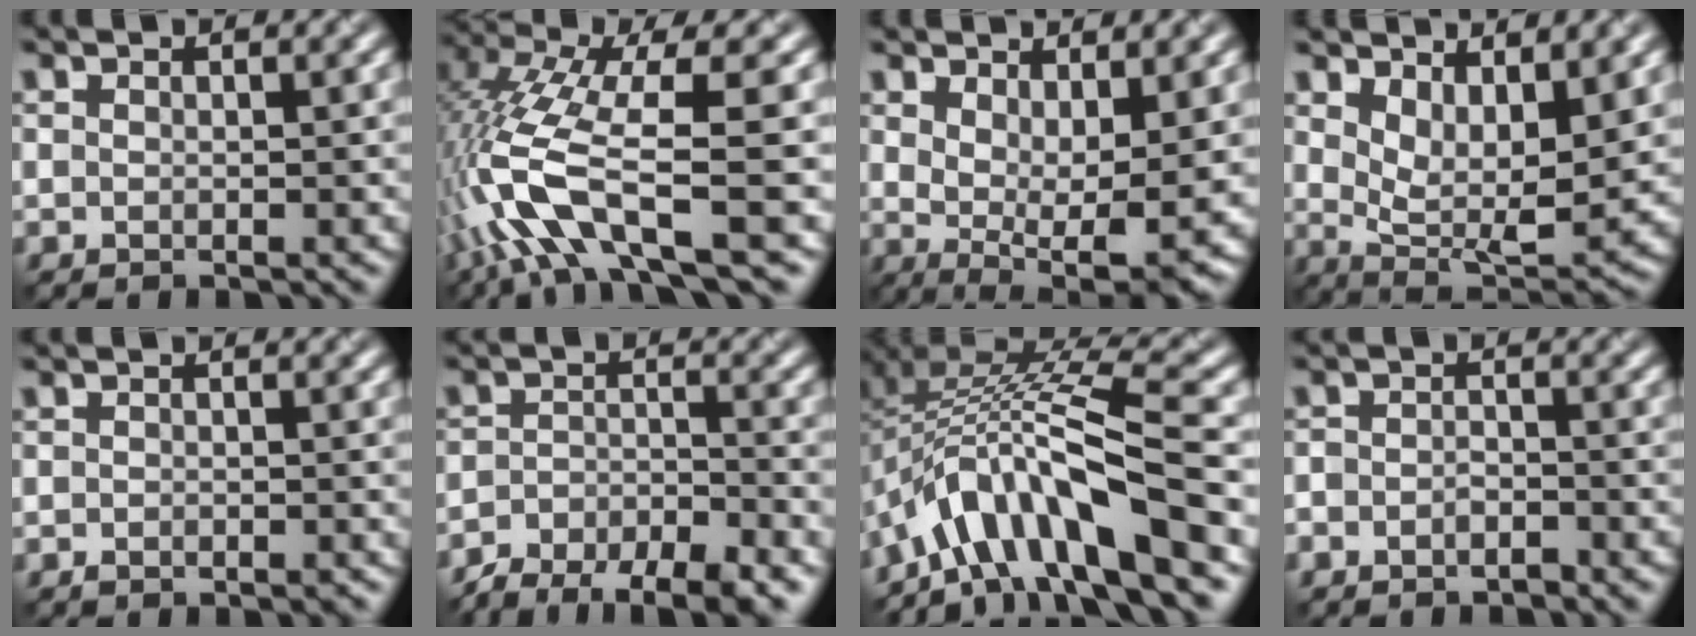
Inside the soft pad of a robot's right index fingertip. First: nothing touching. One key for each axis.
{"total": 10.1, "fx": -4.6, "fy": 2.7, "fz": 8.6, "tx": -0.199, "ty": 0.010, "tz": -0.078}
{"total": 7.0, "fx": 0.9, "fy": 3.0, "fz": 6.2, "tx": -0.104, "ty": -0.012, "tz": 0.037}
{"total": 5.6, "fx": 2.3, "fy": 2.4, "fz": 4.5, "tx": -0.091, "ty": -0.013, "tz": 0.057}
{"total": 1.3, "fx": -1.3, "fy": 0.0, "fz": 0.1, "tx": -0.006, "ty": 0.005, "tz": -0.011}
{"total": 8.4, "fx": -7.5, "fy": 2.0, "fz": 3.1, "tx": -0.051, "ty": -0.011, "tz": -0.109}
{"total": 10.6, "fx": -5.8, "fy": 3.1, "fz": 8.3, "tx": -0.145, "ty": 0.021, "tz": -0.092}
{"total": 2.4, "fx": -2.3, "fy": 0.4, "fz": -0.1, "tx": -0.004, "ty": 0.009, "tz": -0.032}